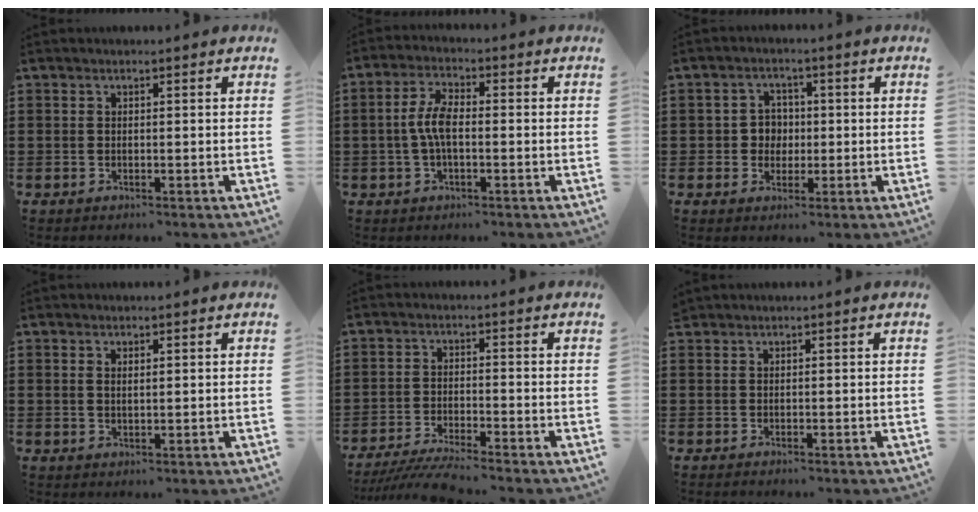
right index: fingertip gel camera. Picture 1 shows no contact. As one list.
[{"total": 5.3, "force": [-0.5, 2.0, 4.9], "torque": [-0.111, 0.000, -0.017]}, {"total": 3.7, "force": [-0.1, 3.4, 1.4], "torque": [-0.040, 0.009, -0.007]}, {"total": 0.8, "force": [0.4, 0.3, 0.7], "torque": [-0.014, 0.003, 0.007]}, {"total": 4.4, "force": [-4.2, -0.4, 1.3], "torque": [-0.028, -0.013, -0.084]}, {"total": 0.0}]